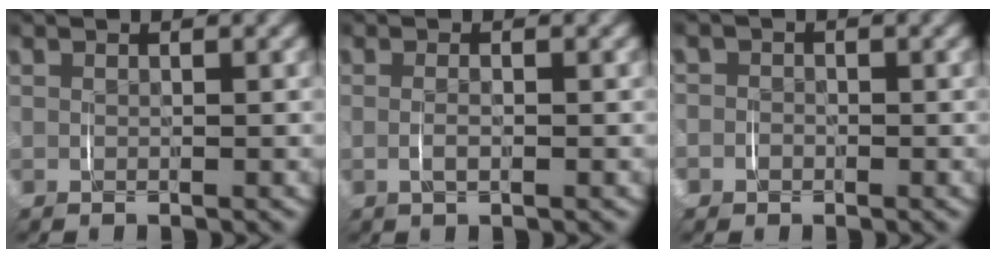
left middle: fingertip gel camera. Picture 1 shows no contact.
{"total": 1.2, "force": [-0.3, 0.4, 1.1], "torque": [-0.022, -0.005, -0.002]}
{"total": 3.0, "force": [-0.8, 2.9, 0.3], "torque": [-0.017, -0.003, -0.026]}